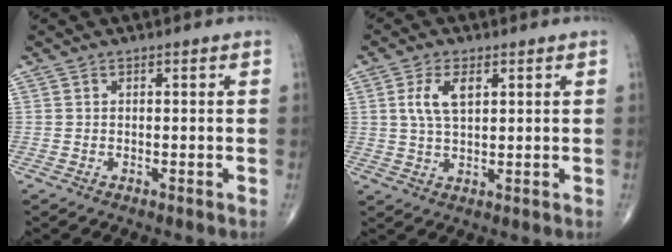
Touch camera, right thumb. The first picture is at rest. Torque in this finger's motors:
{"motor_torque": [0.03, 0.03, 0.34, 0.01, 0.15]}